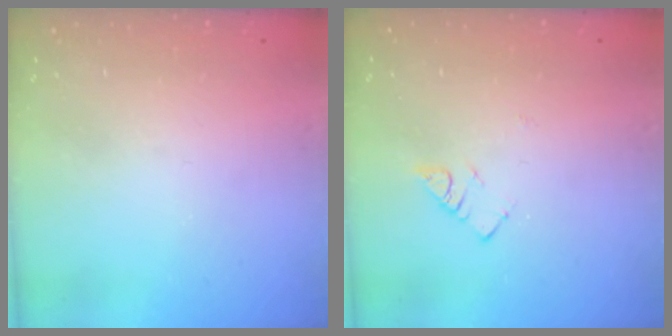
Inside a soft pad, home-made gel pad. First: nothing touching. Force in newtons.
{"total": 2.6, "press": 2.6, "slide": 0.4}